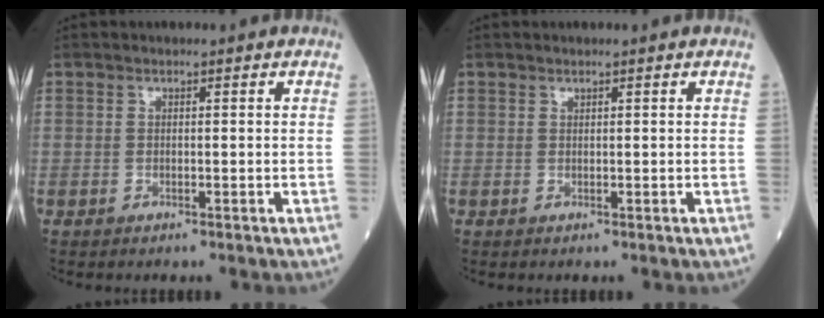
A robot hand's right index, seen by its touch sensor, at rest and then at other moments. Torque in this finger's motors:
{"motor_torque": [-0.02, 0.00, -0.01, 0.00]}